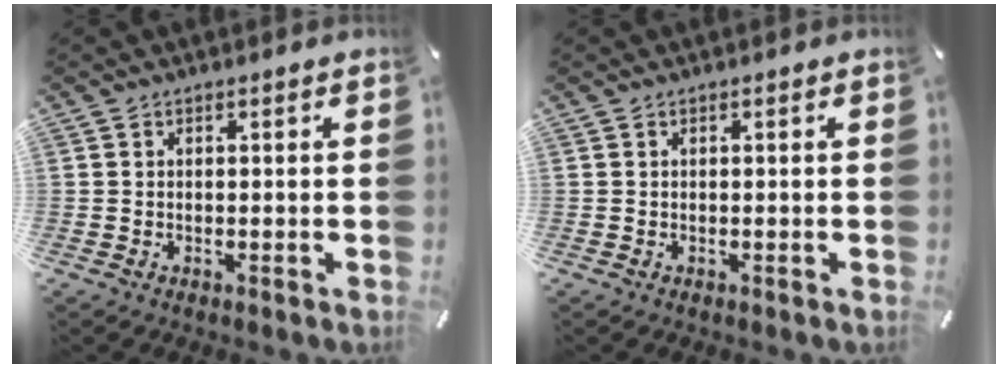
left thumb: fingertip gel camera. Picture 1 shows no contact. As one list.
[{"total": 0.0}]